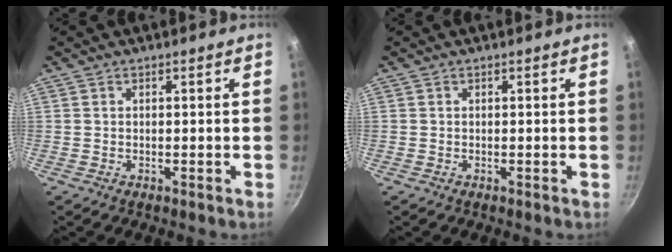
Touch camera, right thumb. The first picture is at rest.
{"total": 0.0}